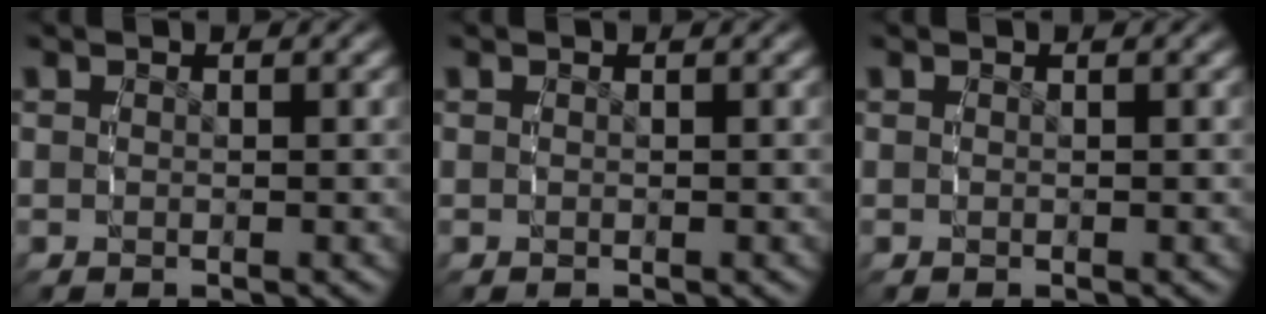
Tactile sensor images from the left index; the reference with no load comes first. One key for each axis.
{"total": 0.0}
{"total": 0.0}